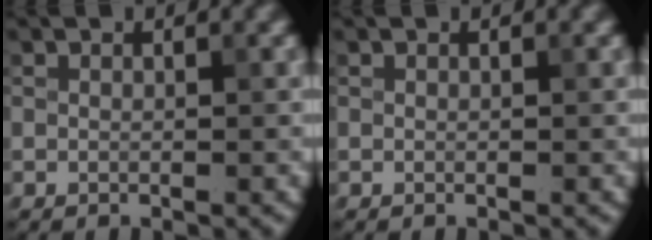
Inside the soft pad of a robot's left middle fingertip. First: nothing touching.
{"total": 0.0}